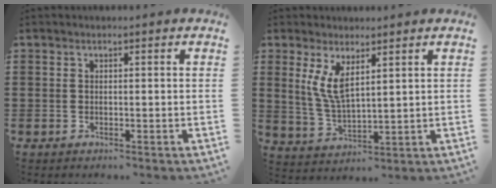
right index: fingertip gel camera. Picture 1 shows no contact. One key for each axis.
{"total": 5.9, "fx": 2.5, "fy": 2.2, "fz": 4.9, "tx": -0.124, "ty": -0.007, "tz": 0.038}